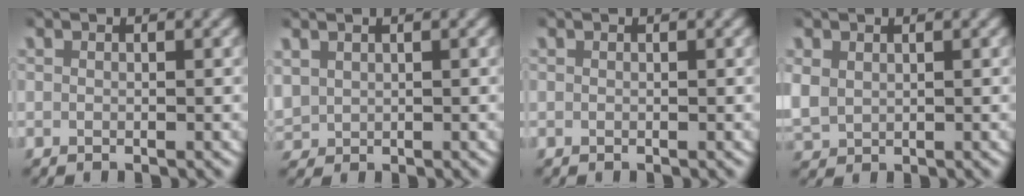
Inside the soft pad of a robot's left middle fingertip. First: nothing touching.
{"total": 2.5, "force": [1.0, 2.1, 0.9], "torque": [-0.033, 0.001, 0.025]}
{"total": 0.0}
{"total": 3.5, "force": [0.6, 3.2, 1.4], "torque": [-0.051, -0.007, 0.020]}